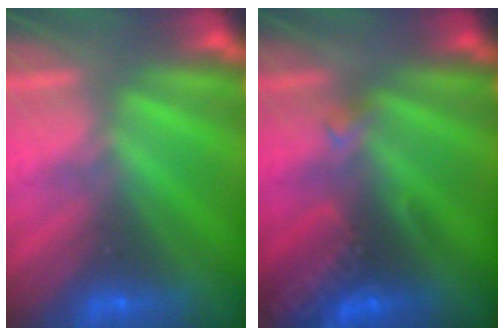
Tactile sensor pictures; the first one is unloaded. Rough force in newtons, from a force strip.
{"total": 2.7}